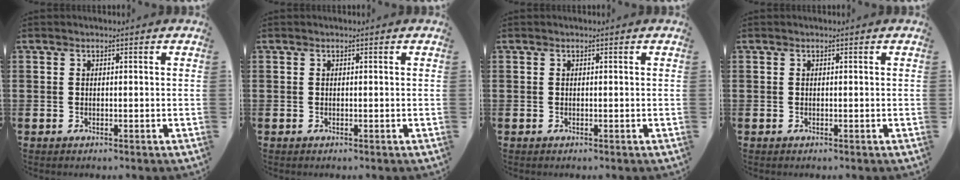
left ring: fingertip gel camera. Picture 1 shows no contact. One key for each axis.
{"total": 0.0}
{"total": 0.0}
{"total": 0.0}